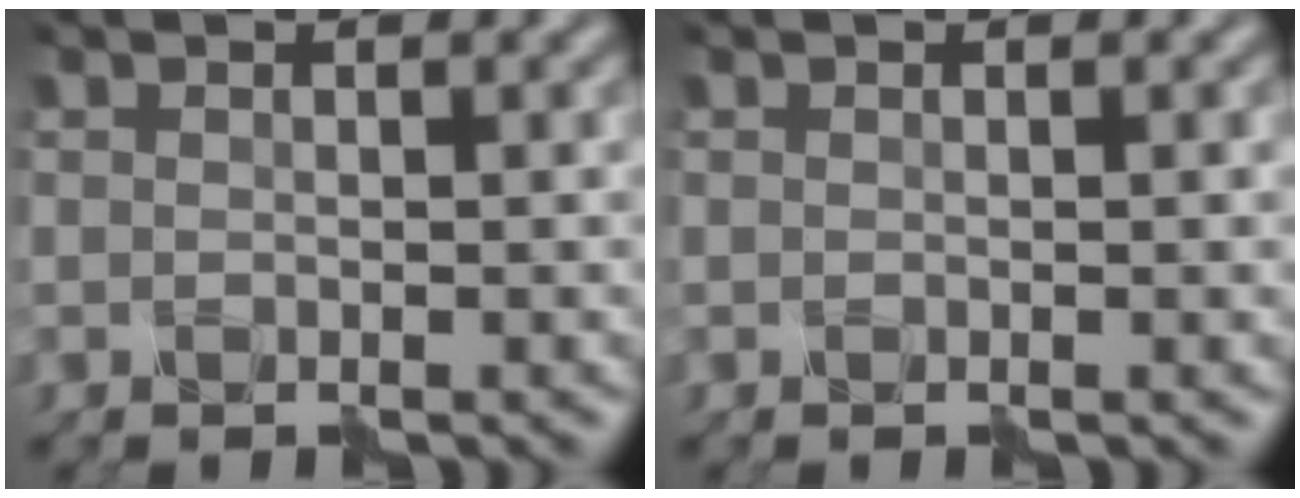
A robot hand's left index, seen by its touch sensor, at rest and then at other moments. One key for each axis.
{"total": 0.7, "fx": 0.0, "fy": 0.2, "fz": 0.7, "tx": -0.009, "ty": 0.001, "tz": -0.001}